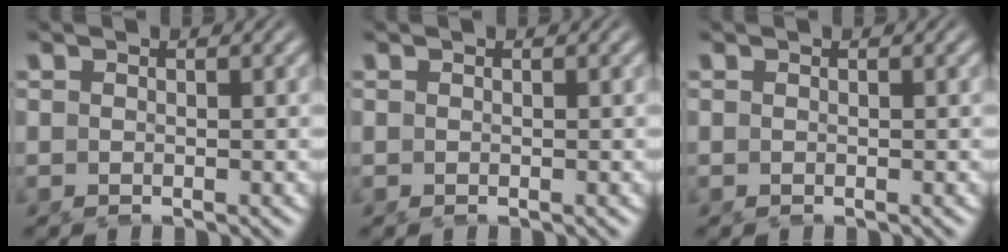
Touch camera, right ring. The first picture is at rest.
{"total": 0.0}
{"total": 0.0}